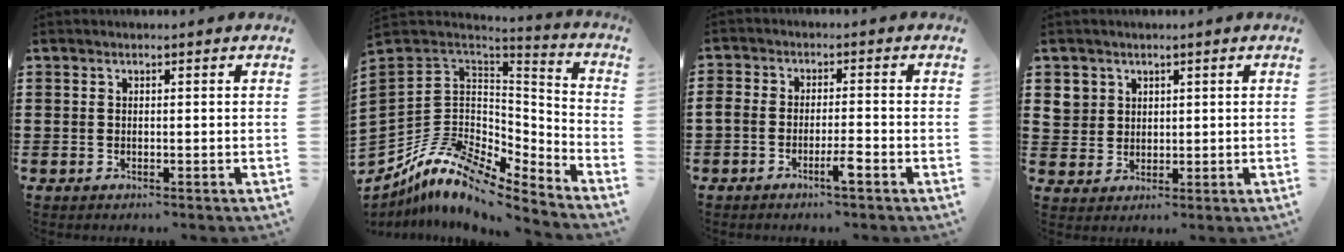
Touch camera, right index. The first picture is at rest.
{"total": 10.7, "force": [-7.0, 5.6, 5.7], "torque": [-0.148, -0.002, -0.143]}
{"total": 3.4, "force": [-2.3, 0.6, 2.4], "torque": [-0.048, 0.004, -0.044]}
{"total": 4.3, "force": [2.0, 3.8, 0.4], "torque": [-0.029, 0.015, 0.038]}